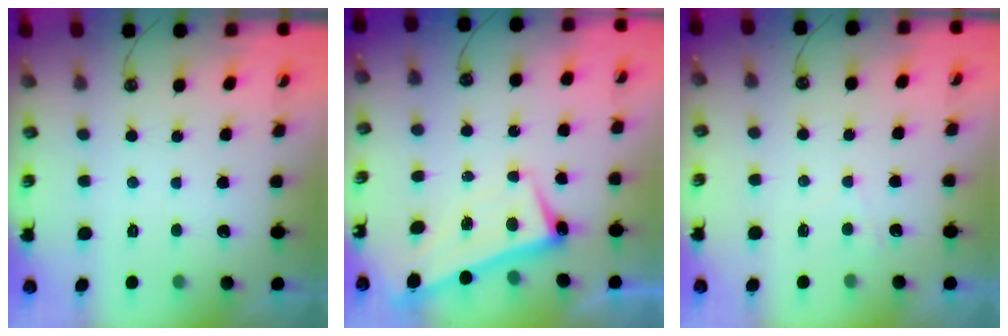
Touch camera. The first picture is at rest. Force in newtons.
{"total": 2.7, "press": 2.6, "slide": 0.8}
{"total": 2.0, "press": 2.0, "slide": 0.4}